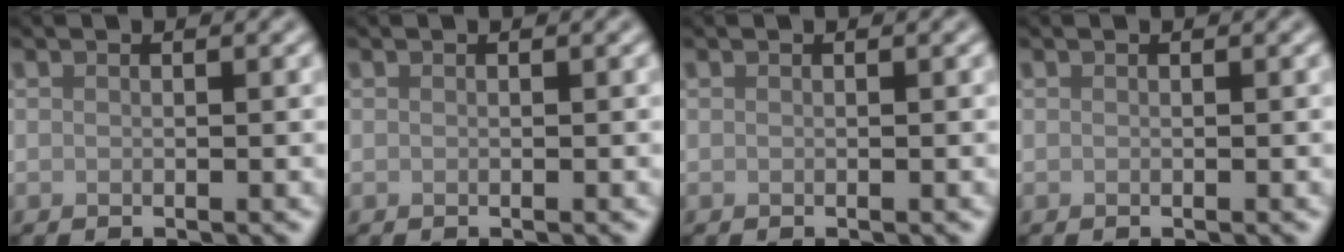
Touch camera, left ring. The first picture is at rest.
{"total": 0.0}
{"total": 0.0}
{"total": 0.0}